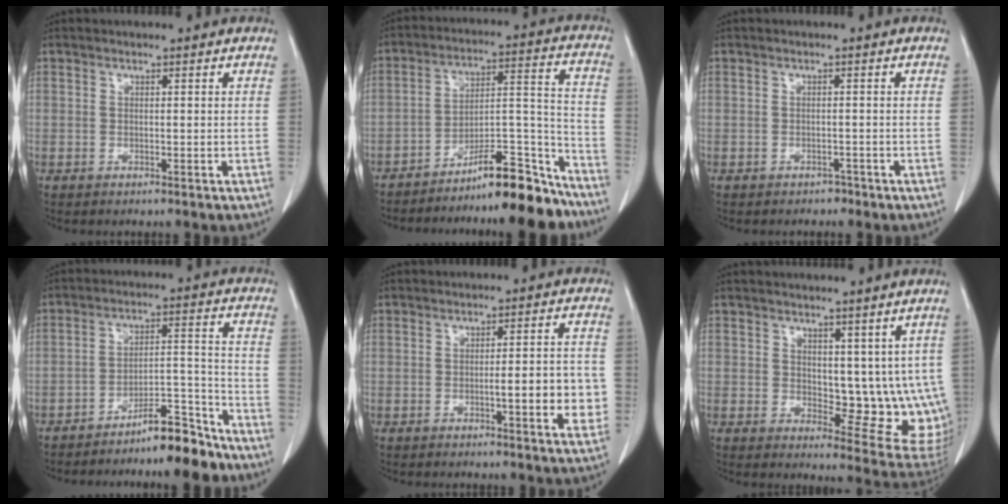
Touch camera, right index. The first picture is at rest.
{"total": 15.0, "force": [-13.3, 1.7, 6.8], "torque": [-0.075, 0.052, -0.214]}
{"total": 1.1, "force": [-0.9, 0.7, 0.1], "torque": [-0.004, 0.002, -0.015]}
{"total": 9.5, "force": [-8.1, 1.6, 4.7], "torque": [-0.061, 0.029, -0.133]}
{"total": 7.3, "force": [-1.5, 1.3, 7.0], "torque": [-0.088, 0.005, -0.018]}
{"total": 11.0, "force": [2.7, 5.6, 9.1], "torque": [-0.094, -0.015, 0.049]}